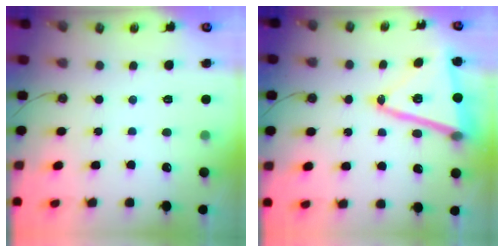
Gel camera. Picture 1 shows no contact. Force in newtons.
{"total": 17.3, "press": 17.1, "slide": 2.9}